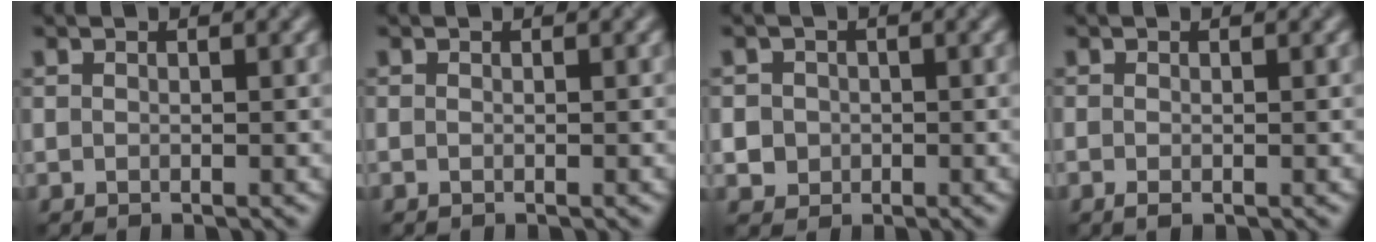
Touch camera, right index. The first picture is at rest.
{"total": 0.0}
{"total": 2.2, "force": [-0.4, 2.1, 0.5], "torque": [0.004, 0.004, -0.007]}
{"total": 0.9, "force": [-0.5, 0.2, 0.6], "torque": [-0.013, -0.004, -0.010]}